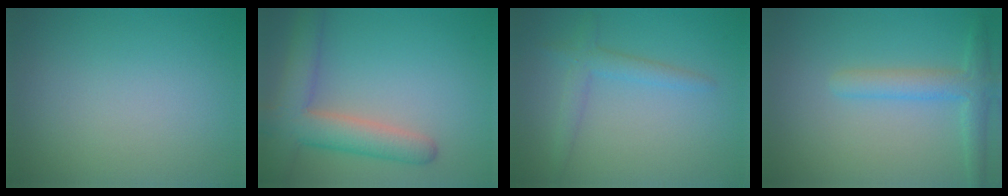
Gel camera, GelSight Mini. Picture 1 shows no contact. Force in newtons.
{"total": 5.9, "press": 5.9, "slide": 0.3}
{"total": 1.3, "press": 1.3, "slide": 0.1}
{"total": 3.0, "press": 3.0, "slide": 0.2}